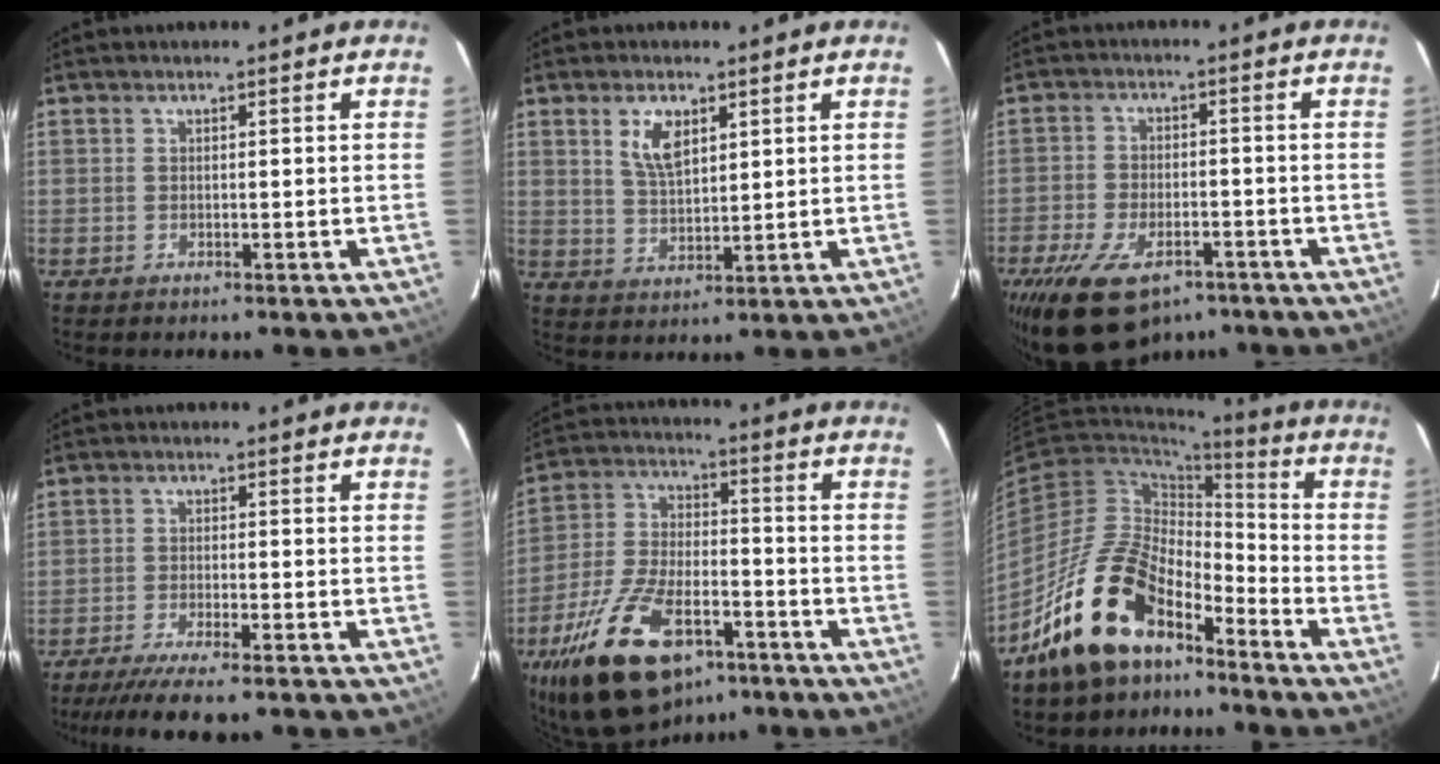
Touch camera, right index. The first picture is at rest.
{"total": 6.2, "force": [2.9, 3.1, 4.6], "torque": [-0.082, 0.003, 0.061]}
{"total": 14.9, "force": [-9.9, 7.2, 8.4], "torque": [-0.188, -0.023, -0.163]}
{"total": 10.5, "force": [-8.8, 1.5, 5.6], "torque": [-0.128, -0.029, -0.145]}
{"total": 22.2, "force": [-13.6, 10.6, 14.0], "torque": [-0.286, -0.013, -0.229]}
{"total": 16.6, "force": [-12.0, 7.6, 8.7], "torque": [-0.165, 0.024, -0.209]}